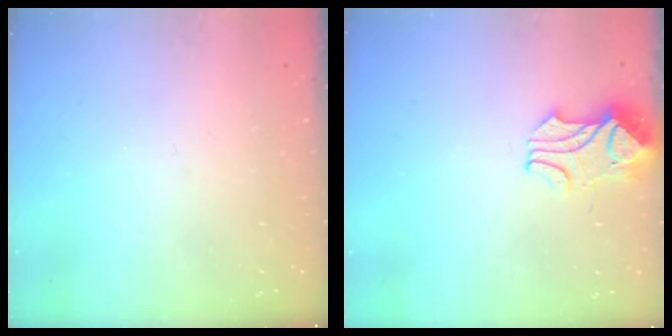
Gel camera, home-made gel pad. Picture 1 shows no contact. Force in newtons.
{"total": 2.1, "press": 1.9, "slide": 0.8}